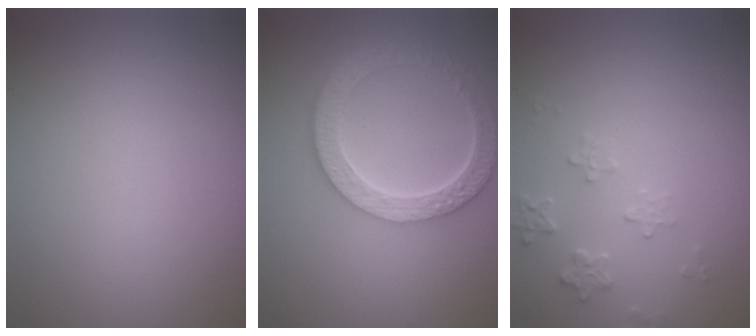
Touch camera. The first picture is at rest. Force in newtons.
{"total": 5.7, "press": 4.3, "slide": 3.8}
{"total": 1.9, "press": 1.8, "slide": 0.2}